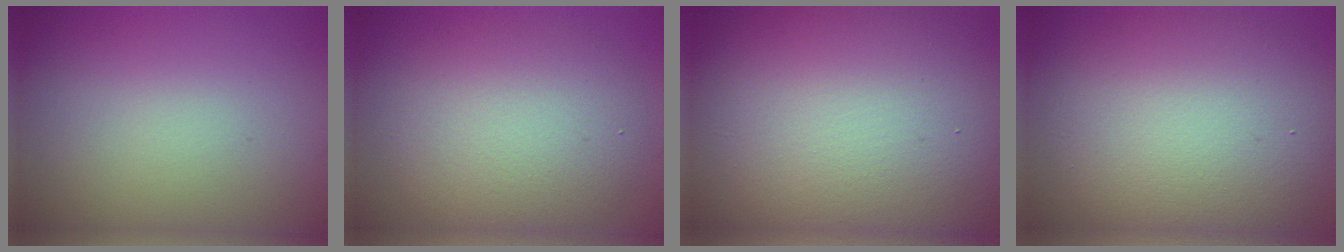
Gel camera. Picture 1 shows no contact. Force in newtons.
{"total": 6.5, "press": 6.5, "slide": 0.5}
{"total": 16.8, "press": 16.8, "slide": 1.4}
{"total": 11.2, "press": 11.2, "slide": 0.7}